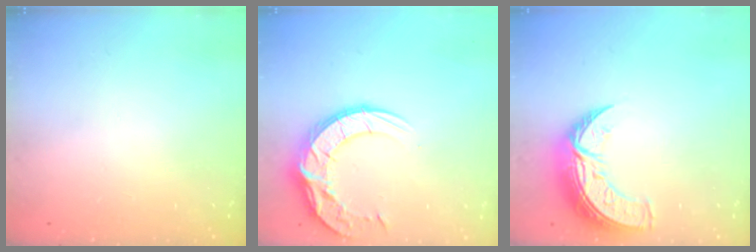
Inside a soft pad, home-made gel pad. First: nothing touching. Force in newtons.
{"total": 13.7, "press": 13.6, "slide": 1.1}
{"total": 11.0, "press": 10.9, "slide": 0.8}